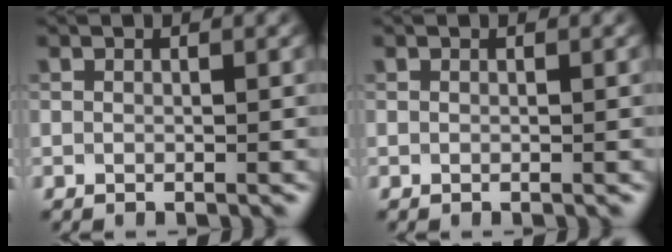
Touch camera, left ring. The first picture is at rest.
{"total": 0.0}